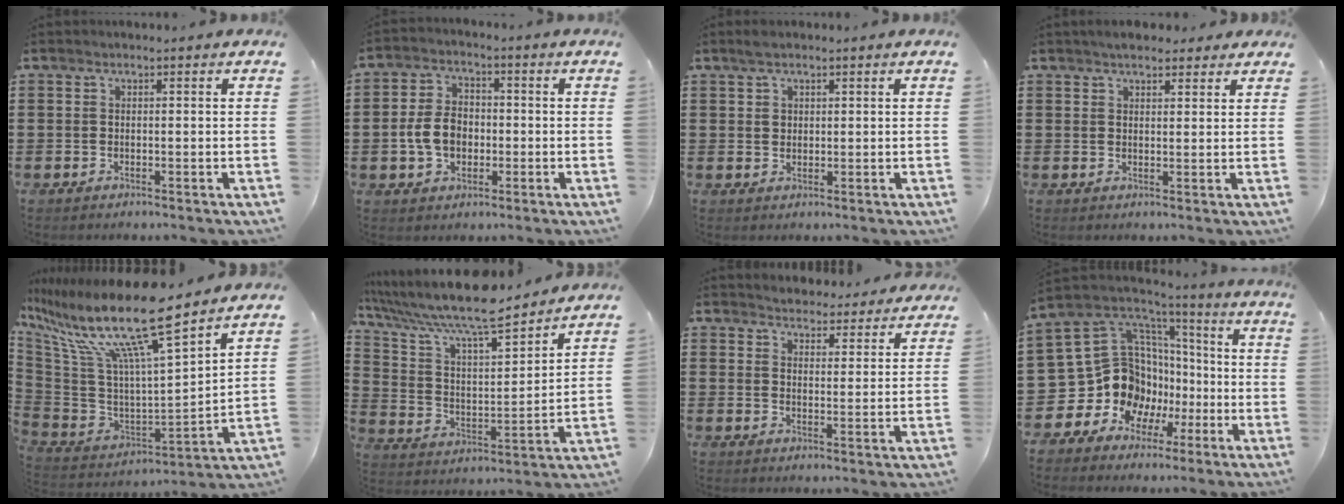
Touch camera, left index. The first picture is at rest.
{"total": 6.4, "force": [-1.2, 4.5, 4.4], "torque": [-0.105, 0.005, -0.027]}
{"total": 2.0, "force": [1.5, 1.2, 0.8], "torque": [-0.010, 0.002, 0.026]}
{"total": 3.3, "force": [2.8, 1.4, 1.1], "torque": [-0.020, 0.002, 0.052]}
{"total": 17.4, "force": [12.0, 2.1, 12.4], "torque": [-0.266, -0.088, 0.186]}
{"total": 11.2, "force": [9.6, 1.7, 5.5], "torque": [-0.146, -0.059, 0.163]}
{"total": 3.9, "force": [3.9, 0.3, -0.3], "torque": [-0.013, -0.022, 0.069]}
{"total": 13.7, "force": [-2.9, 12.3, 5.2], "torque": [-0.157, -0.027, -0.036]}